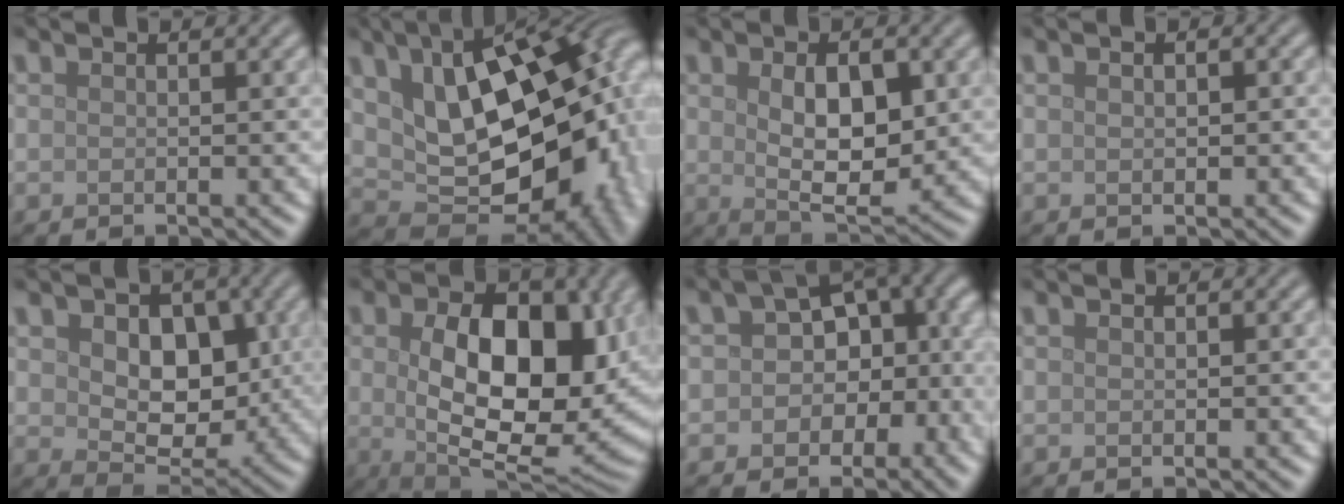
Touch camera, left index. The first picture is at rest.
{"total": 18.8, "force": [3.1, 10.9, 14.9], "torque": [-0.230, -0.012, 0.078]}
{"total": 6.4, "force": [0.7, 3.2, 5.5], "torque": [-0.093, -0.008, 0.017]}
{"total": 0.8, "force": [0.1, 0.4, 0.6], "torque": [-0.010, 0.002, 0.003]}
{"total": 6.7, "force": [1.1, 4.5, 4.9], "torque": [-0.077, -0.009, 0.018]}
{"total": 13.1, "force": [1.3, 7.4, 10.7], "torque": [-0.150, -0.012, 0.028]}
{"total": 14.2, "force": [0.7, 9.7, 10.4], "torque": [-0.118, -0.007, 0.026]}
{"total": 0.0}